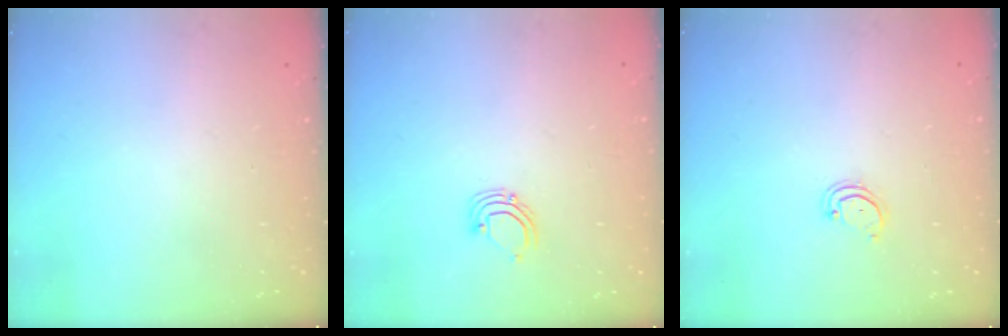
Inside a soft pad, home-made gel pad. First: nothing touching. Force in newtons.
{"total": 3.8, "press": 3.8, "slide": 0.3}
{"total": 3.0, "press": 3.0, "slide": 0.2}